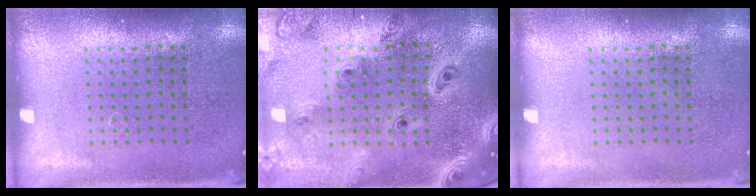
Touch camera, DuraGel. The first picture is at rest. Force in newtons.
{"total": 2.9, "press": 2.5, "slide": 1.6}
{"total": 0.0}